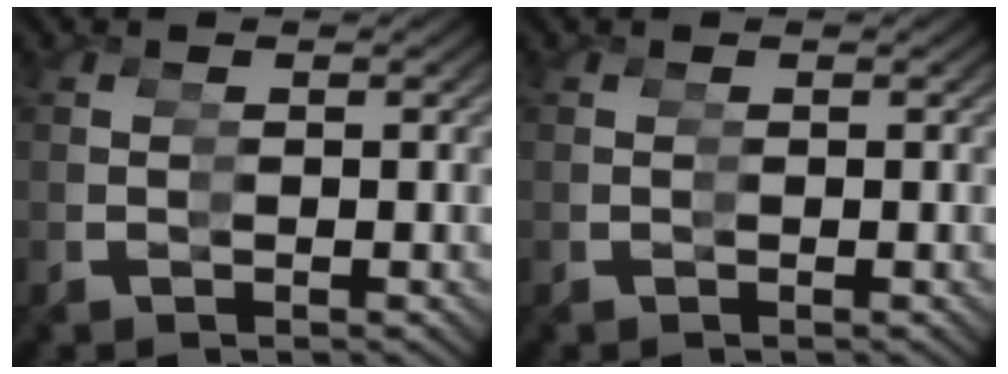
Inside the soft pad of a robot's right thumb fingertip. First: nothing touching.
{"total": 0.0}